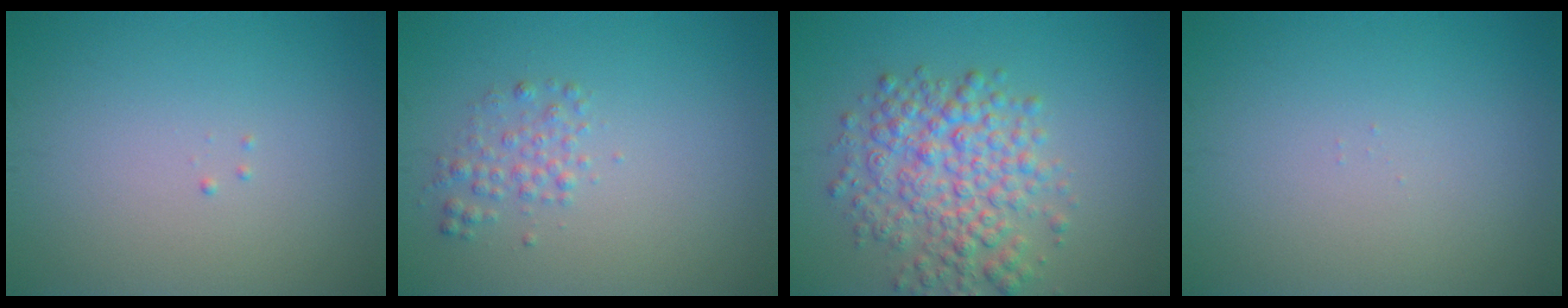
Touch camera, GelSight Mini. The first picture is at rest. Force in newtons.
{"total": 1.6, "press": 1.6, "slide": 0.0}
{"total": 6.0, "press": 6.0, "slide": 0.2}
{"total": 0.0}